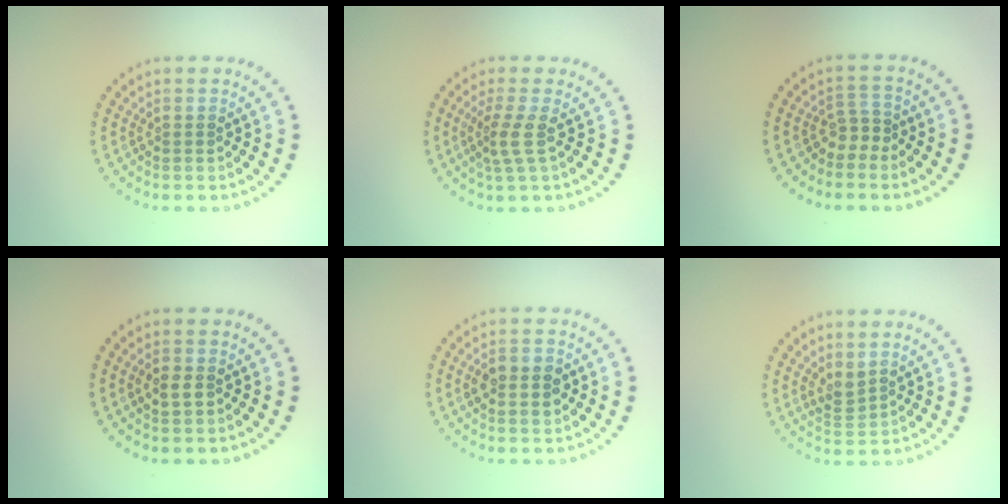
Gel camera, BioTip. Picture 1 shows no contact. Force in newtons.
{"total": 2.3, "press": 1.6, "slide": 1.6}
{"total": 1.8, "press": 1.1, "slide": 1.4}
{"total": 1.3, "press": 1.3, "slide": 0.1}
{"total": 2.9, "press": 2.9, "slide": 0.1}
{"total": 1.5, "press": 1.3, "slide": 0.9}